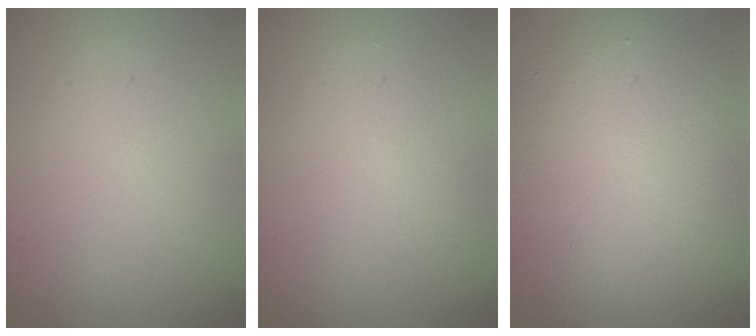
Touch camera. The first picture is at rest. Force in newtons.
{"total": 0.7, "press": 0.7, "slide": 0.0}
{"total": 7.3, "press": 7.3, "slide": 0.4}